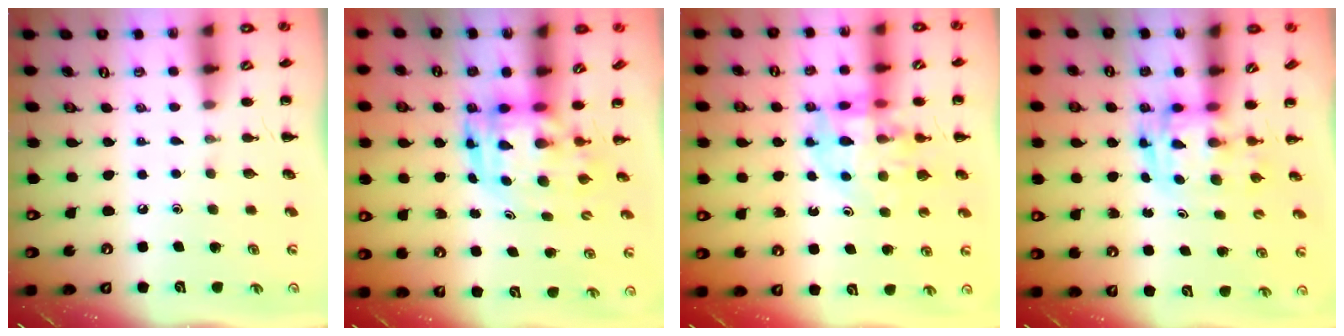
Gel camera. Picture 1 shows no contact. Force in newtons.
{"total": 4.0, "press": 3.9, "slide": 0.8}
{"total": 12.0, "press": 11.4, "slide": 3.6}
{"total": 2.9, "press": 2.9, "slide": 0.5}